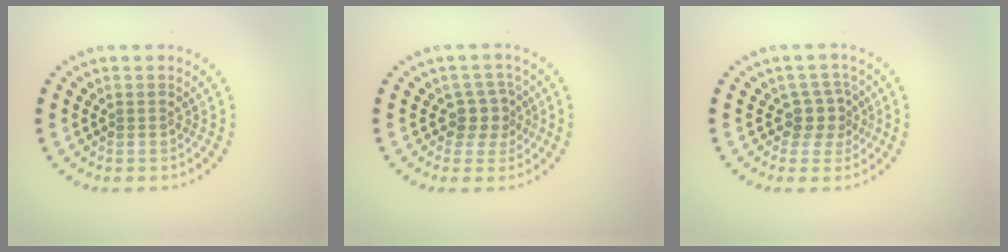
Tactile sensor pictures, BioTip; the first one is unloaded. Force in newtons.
{"total": 2.5, "press": 1.9, "slide": 1.5}
{"total": 2.2, "press": 1.8, "slide": 1.3}